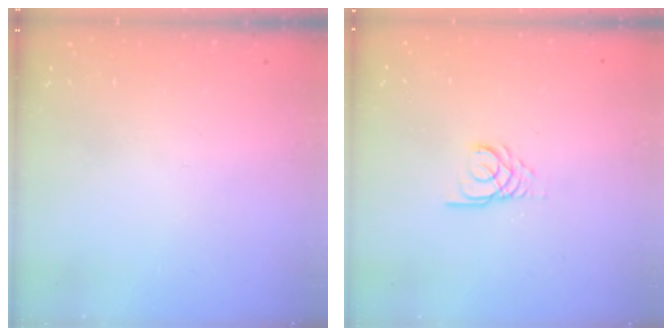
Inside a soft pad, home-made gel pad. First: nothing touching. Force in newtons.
{"total": 3.9, "press": 3.9, "slide": 0.3}